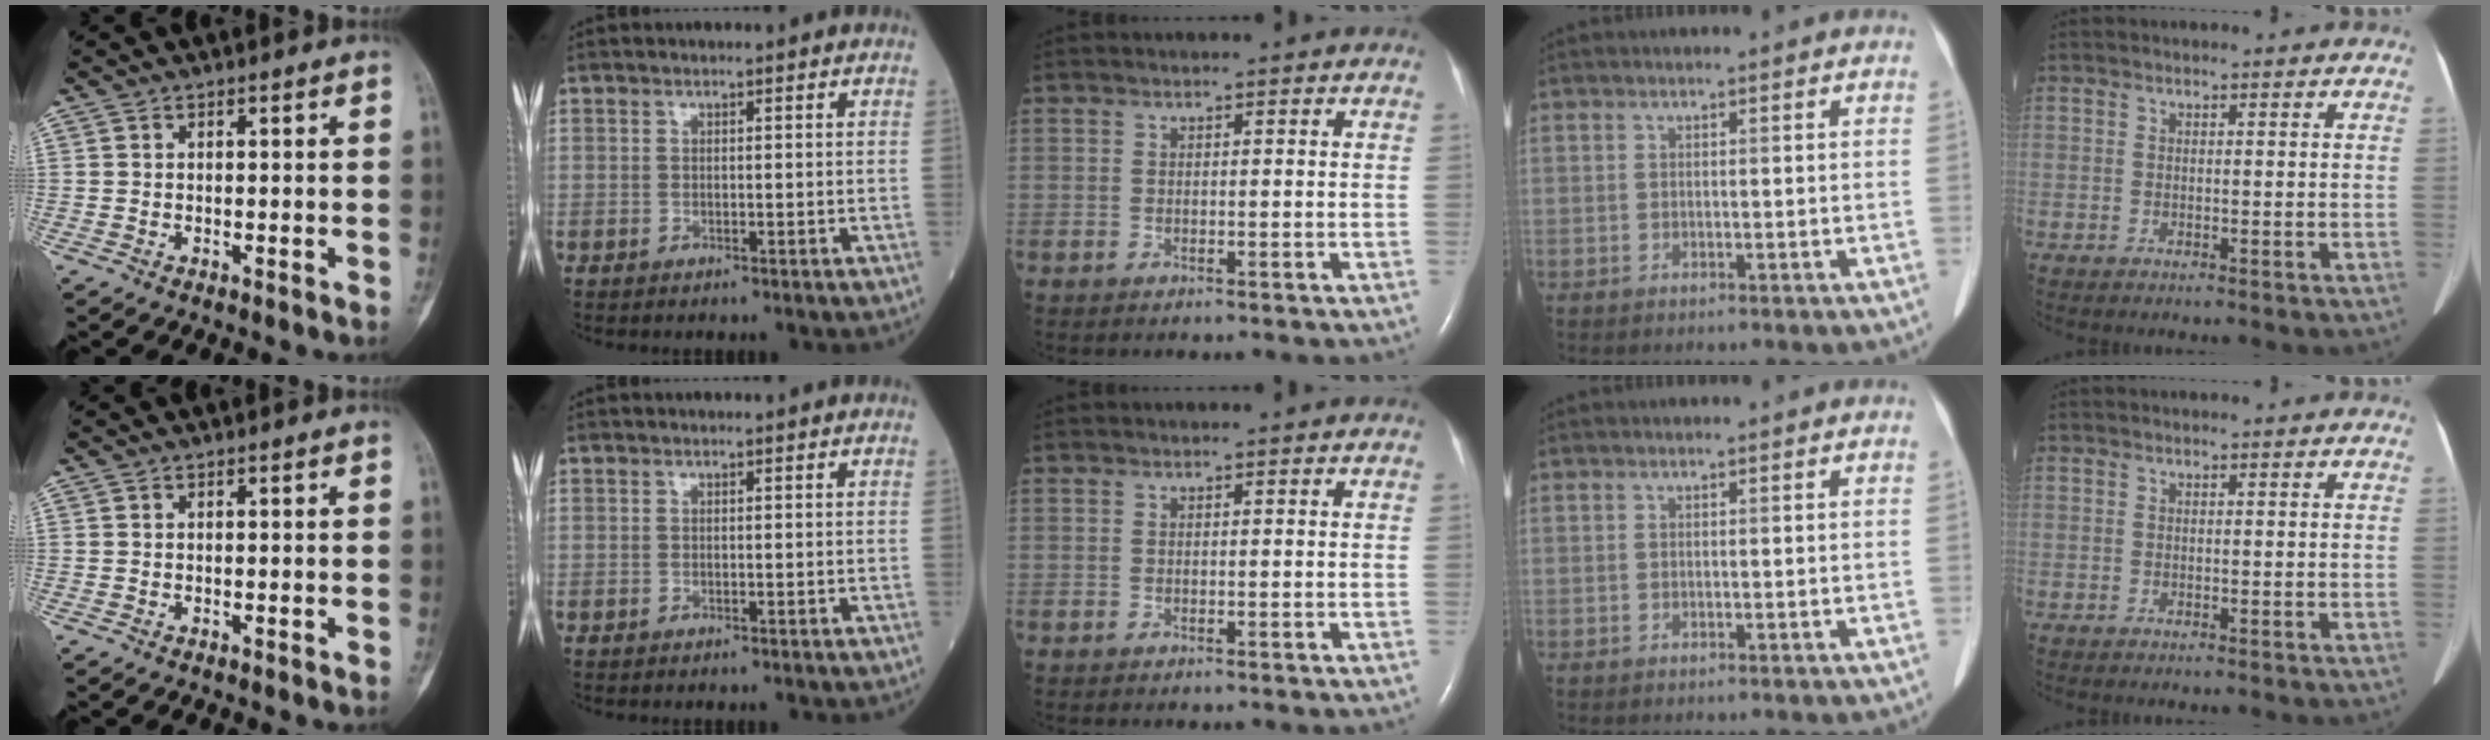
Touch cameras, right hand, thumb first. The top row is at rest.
{}